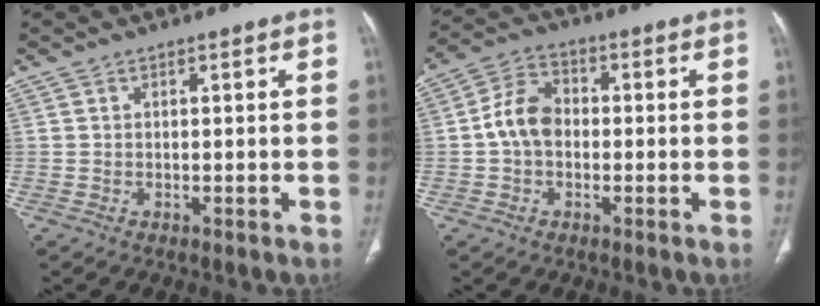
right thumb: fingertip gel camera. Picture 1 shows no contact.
{"total": 7.6, "force": [-0.5, 5.6, 5.2], "torque": [-0.088, 0.024, -0.020]}